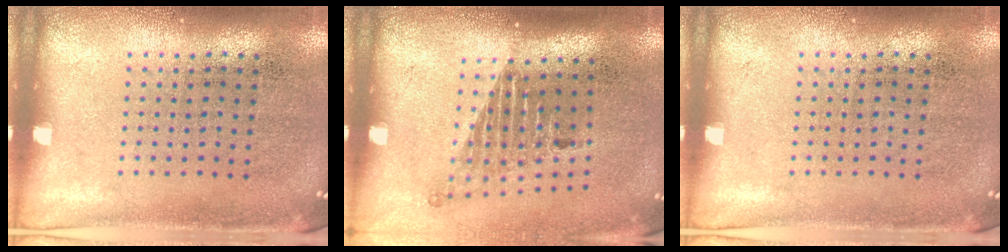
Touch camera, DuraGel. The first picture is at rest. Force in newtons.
{"total": 1.7, "press": 1.1, "slide": 1.2}
{"total": 0.0}